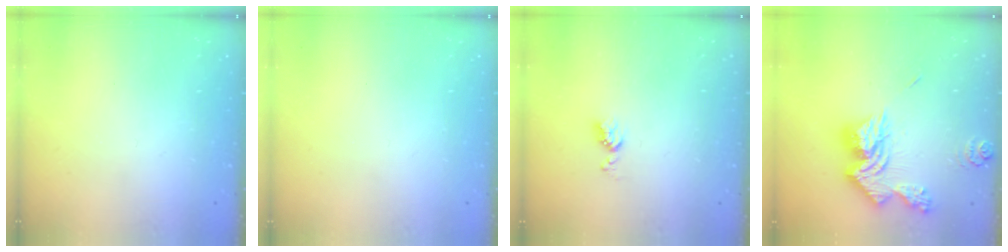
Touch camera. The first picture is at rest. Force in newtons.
{"total": 0.0}
{"total": 4.1, "press": 4.1, "slide": 0.5}
{"total": 15.9, "press": 15.9, "slide": 1.6}